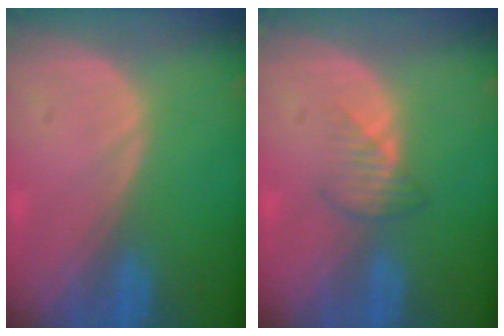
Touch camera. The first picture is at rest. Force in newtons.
{"total": 2.7, "press": 2.6, "slide": 0.6}